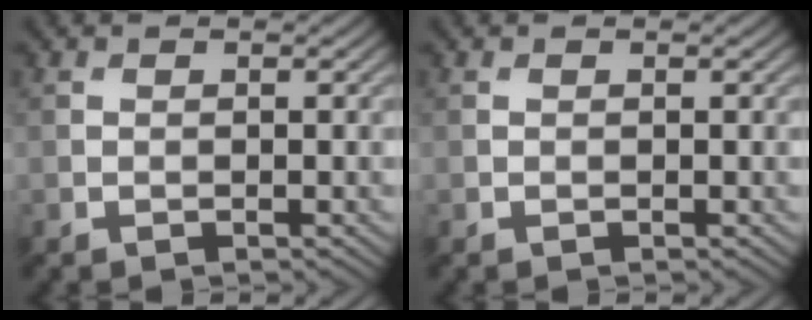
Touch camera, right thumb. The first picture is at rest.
{"total": 0.0}